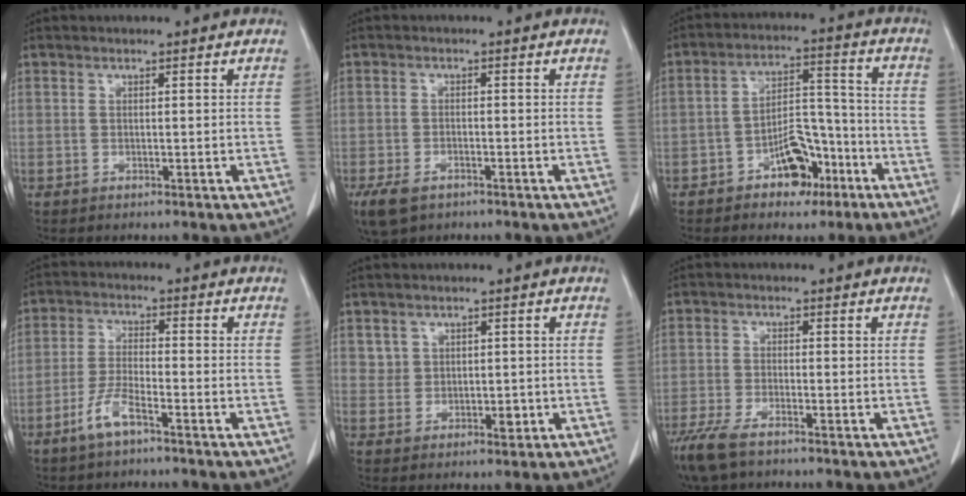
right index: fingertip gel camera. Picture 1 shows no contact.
{"total": 5.5, "force": [-3.5, 3.0, 3.1], "torque": [-0.061, -0.008, -0.055]}
{"total": 8.8, "force": [-4.9, 4.7, 5.5], "torque": [-0.092, 0.028, -0.073]}
{"total": 5.1, "force": [-3.2, 0.8, 3.8], "torque": [-0.084, -0.002, -0.064]}
{"total": 3.0, "force": [0.8, 2.8, 1.0], "torque": [-0.008, -0.002, 0.019]}
{"total": 6.4, "force": [-4.6, 1.5, 4.1], "torque": [-0.083, -0.016, -0.083]}